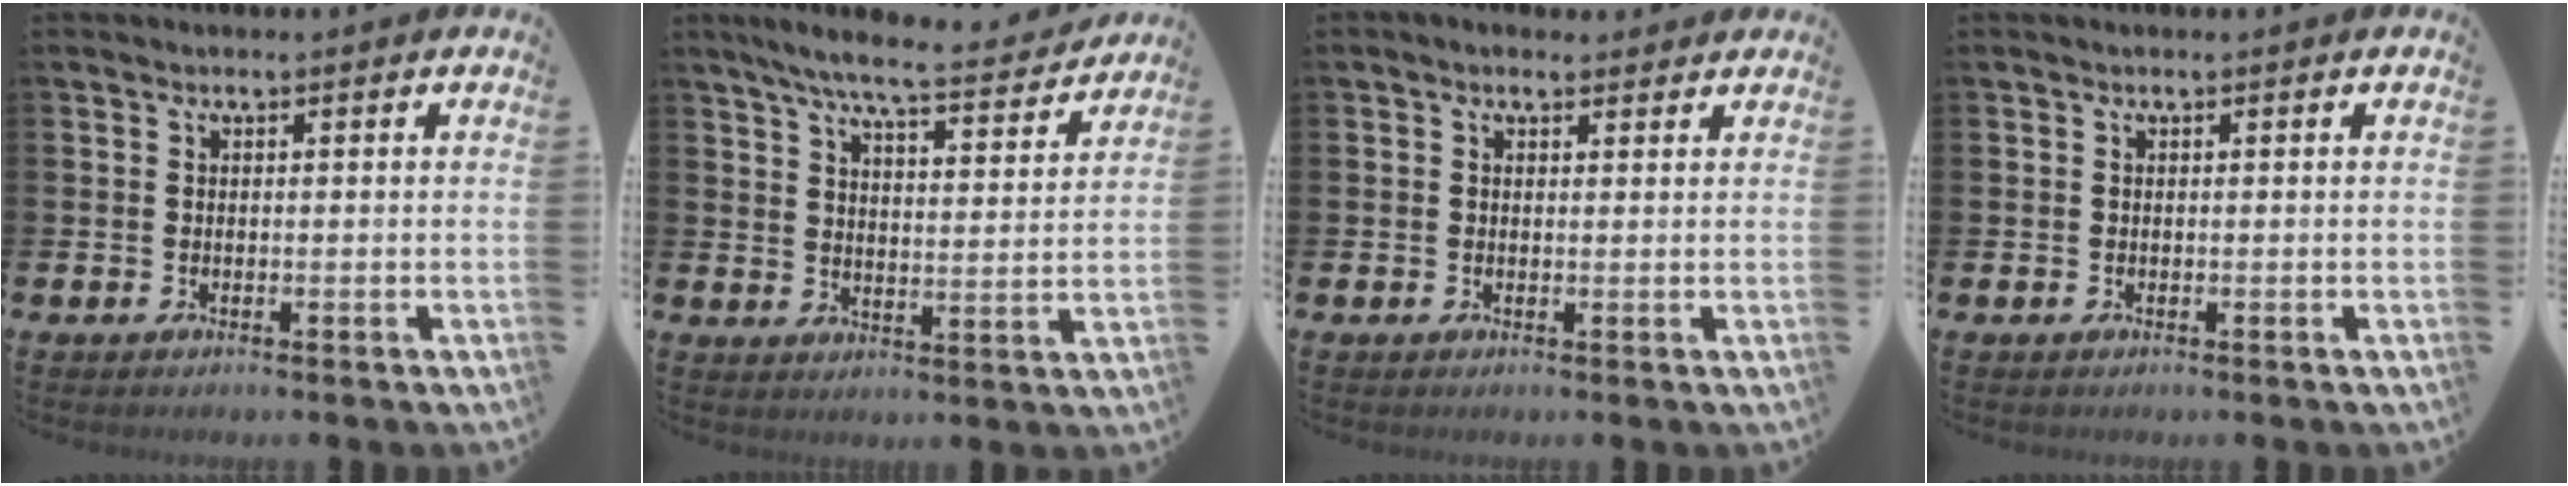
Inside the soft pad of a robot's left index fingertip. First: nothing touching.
{"total": 7.6, "force": [6.9, 0.4, 3.0], "torque": [-0.074, -0.039, 0.117]}
{"total": 1.1, "force": [0.9, 0.6, 0.3], "torque": [0.002, 0.005, 0.014]}
{"total": 0.0}